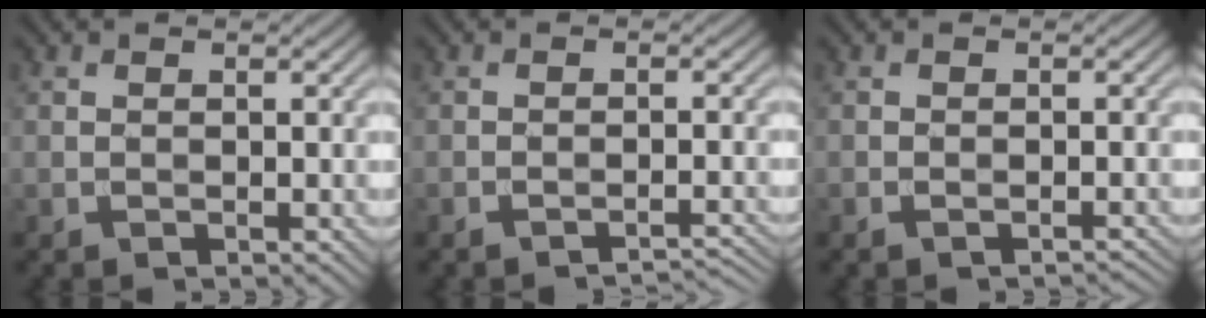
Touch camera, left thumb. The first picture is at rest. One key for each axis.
{"total": 2.4, "fx": -2.1, "fy": 0.2, "fz": 1.0, "tx": -0.007, "ty": 0.006, "tz": -0.036}
{"total": 1.4, "fx": -1.2, "fy": 0.3, "fz": 0.7, "tx": -0.007, "ty": 0.002, "tz": -0.018}